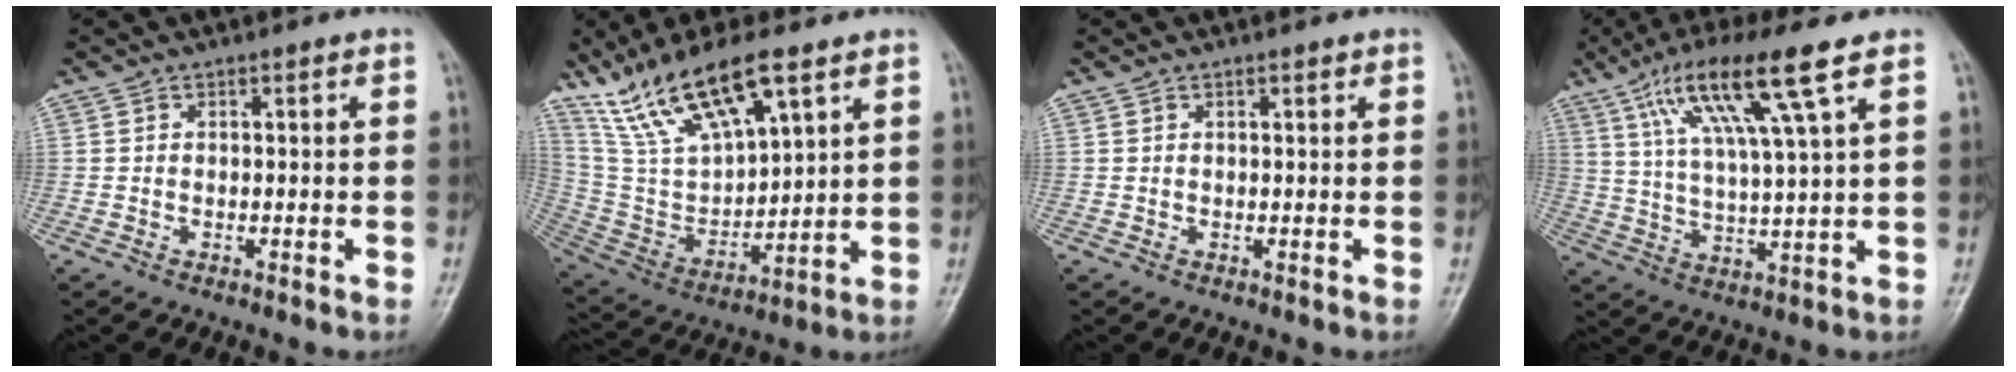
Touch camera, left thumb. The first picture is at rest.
{"total": 17.4, "force": [11.4, 5.8, 11.8], "torque": [-0.207, -0.039, 0.234]}
{"total": 1.1, "force": [0.7, 0.4, 0.7], "torque": [-0.007, -0.002, 0.010]}
{"total": 14.7, "force": [7.4, 1.3, 12.6], "torque": [-0.241, -0.011, 0.138]}